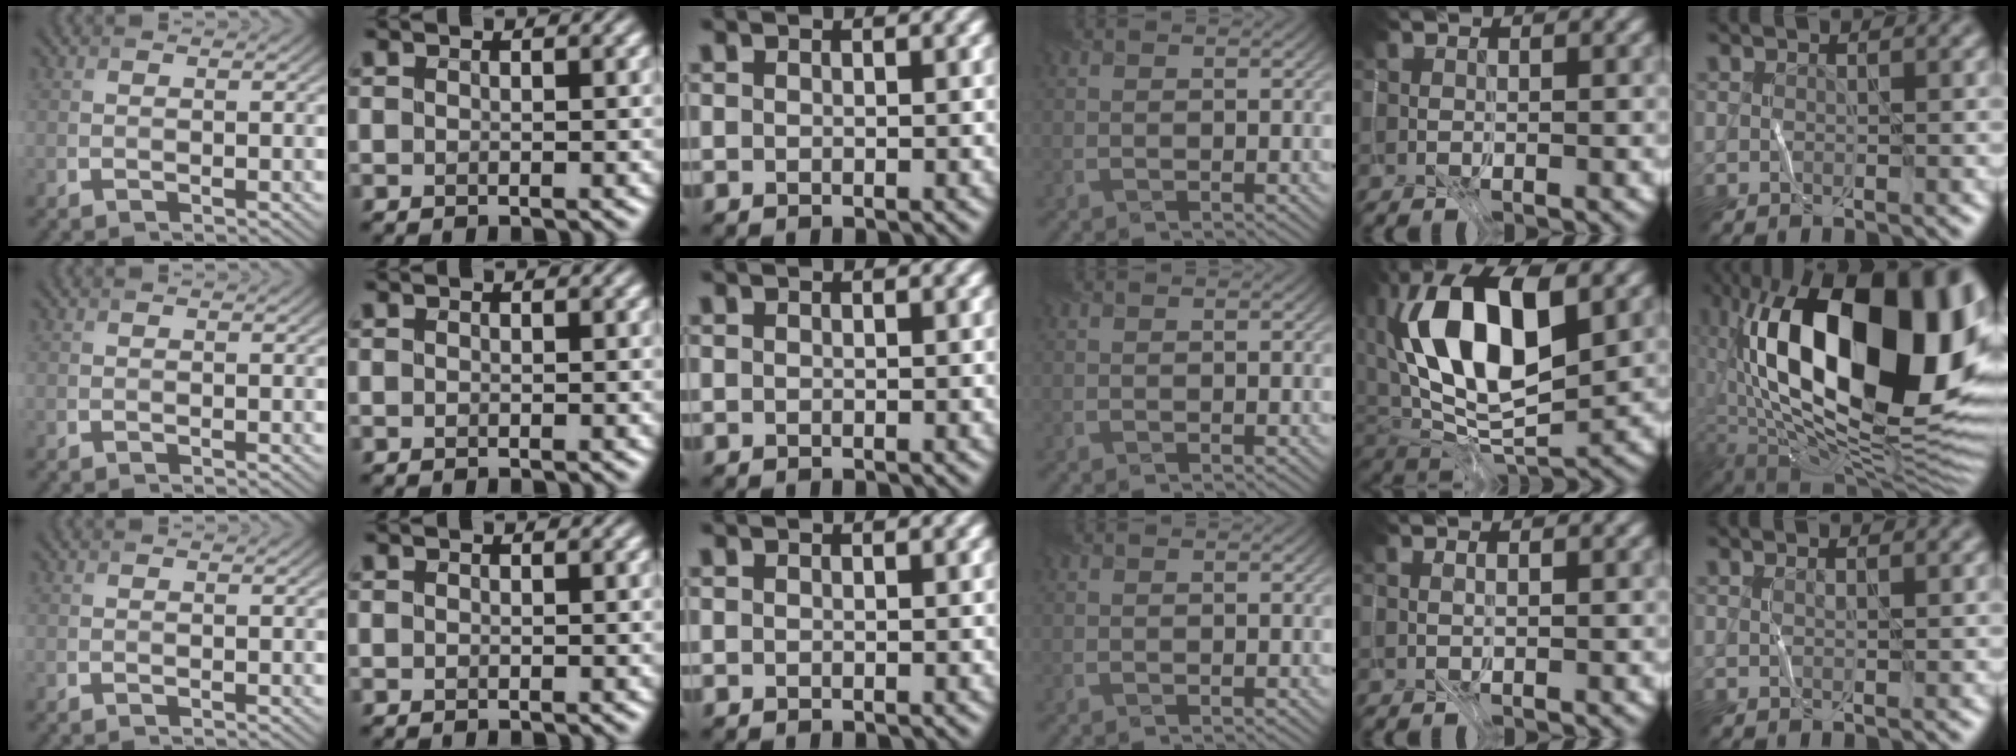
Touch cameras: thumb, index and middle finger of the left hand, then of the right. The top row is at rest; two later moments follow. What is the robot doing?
{"motion": "fold", "object": "coffee filter"}